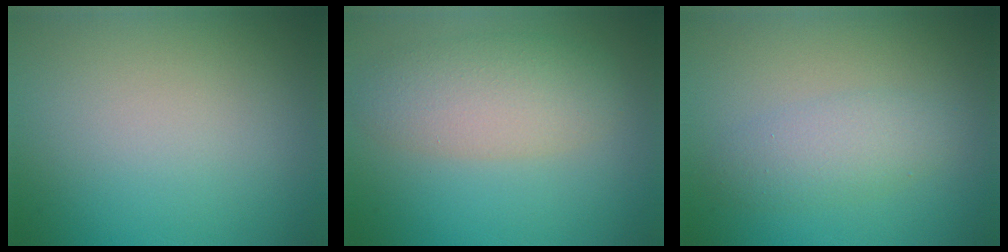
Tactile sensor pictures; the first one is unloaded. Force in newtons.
{"total": 4.7, "press": 4.7, "slide": 0.1}
{"total": 2.8, "press": 2.8, "slide": 0.1}